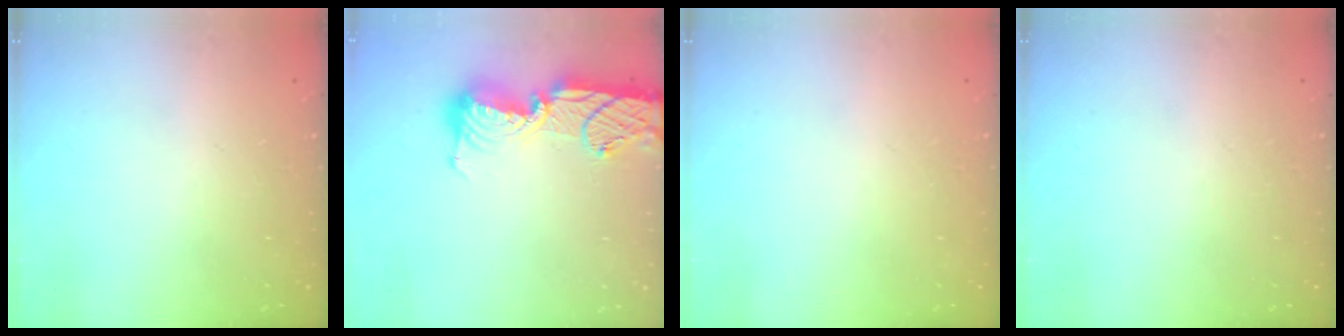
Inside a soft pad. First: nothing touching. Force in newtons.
{"total": 17.0, "press": 16.3, "slide": 4.7}
{"total": 0.0}
{"total": 0.0}